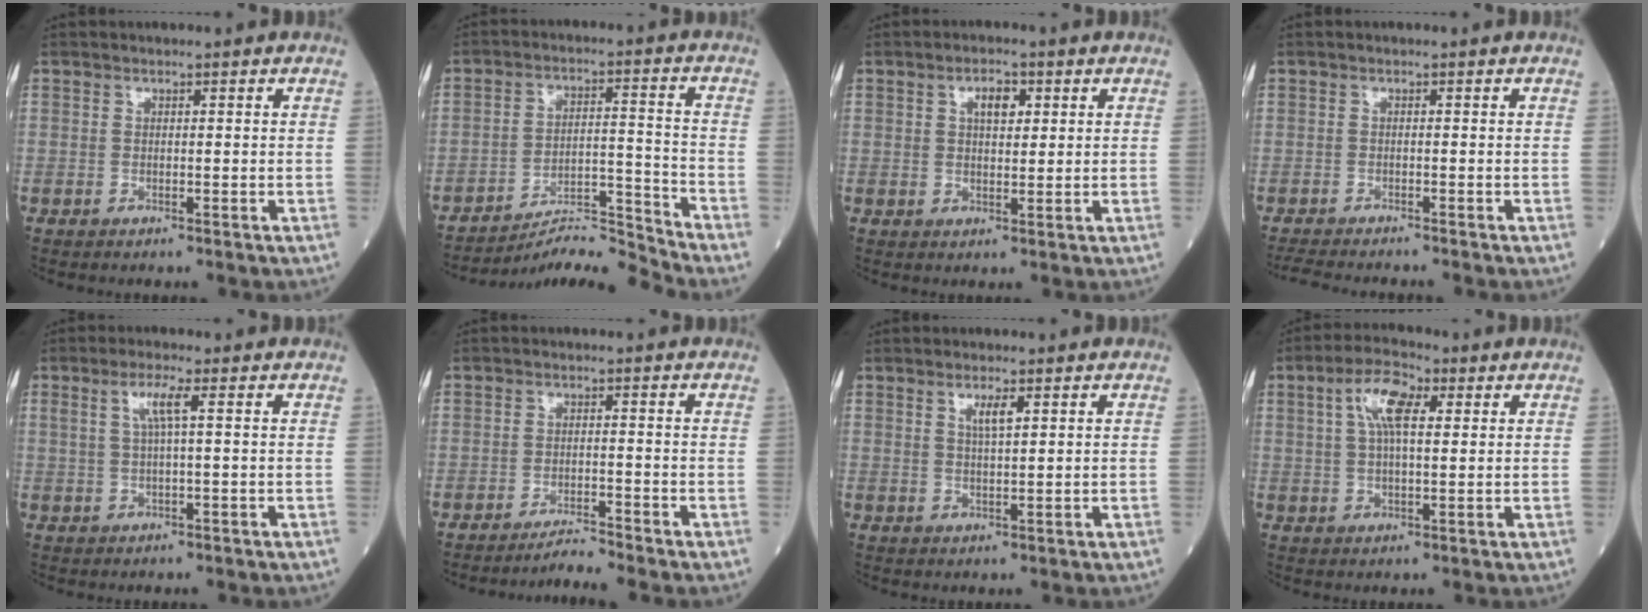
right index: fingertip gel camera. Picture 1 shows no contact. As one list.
[{"total": 9.1, "force": [-8.6, -2.8, 0.0], "torque": [0.003, 0.027, -0.151]}, {"total": 3.6, "force": [1.4, 1.7, 2.9], "torque": [-0.050, 0.004, 0.021]}, {"total": 4.7, "force": [-4.5, 0.5, 1.4], "torque": [-0.023, -0.018, -0.076]}, {"total": 3.6, "force": [1.1, 0.1, 3.5], "torque": [-0.074, 0.009, 0.022]}, {"total": 3.8, "force": [-3.4, -1.6, 0.3], "torque": [-0.006, -0.015, -0.060]}, {"total": 2.7, "force": [1.3, 0.4, 2.3], "torque": [-0.047, 0.000, 0.022]}, {"total": 7.3, "force": [2.5, 2.5, 6.4], "torque": [-0.128, 0.018, 0.045]}]